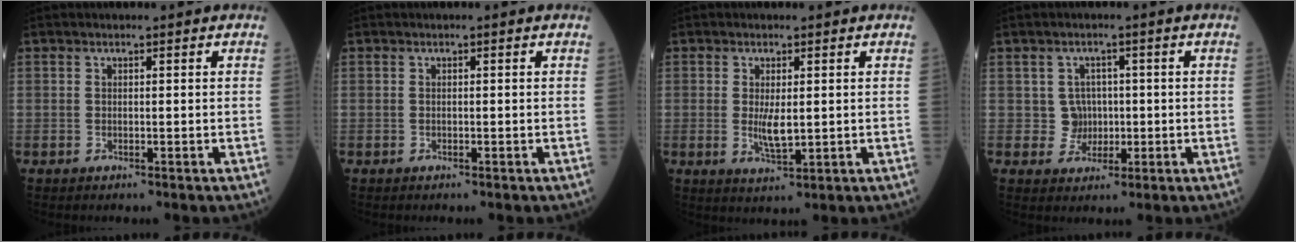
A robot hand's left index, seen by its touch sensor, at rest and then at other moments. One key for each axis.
{"total": 0.0}
{"total": 3.3, "fx": 0.1, "fy": 1.0, "fz": 3.1, "tx": -0.058, "ty": -0.007, "tz": 0.007}
{"total": 3.2, "fx": -0.1, "fy": 3.2, "fz": 0.3, "tx": 0.002, "ty": 0.010, "tz": 0.002}